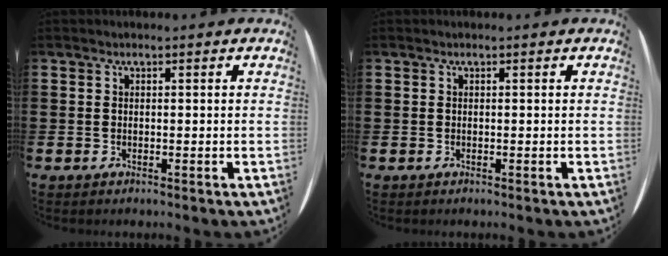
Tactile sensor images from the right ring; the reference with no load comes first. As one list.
[{"total": 0.0}]